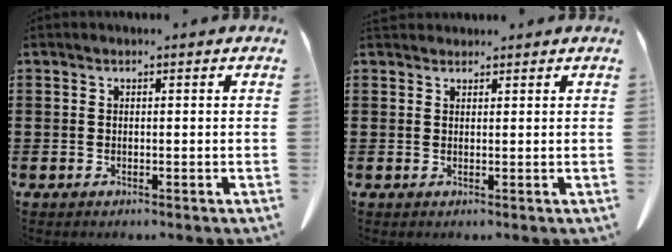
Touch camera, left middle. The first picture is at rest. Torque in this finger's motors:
{"motor_torque": [0.30, 0.23, 0.08, 0.05]}